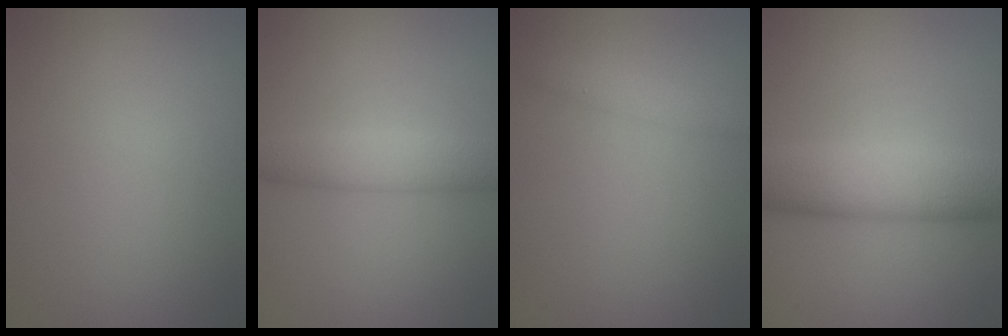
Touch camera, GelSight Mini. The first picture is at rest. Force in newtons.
{"total": 3.6, "press": 3.6, "slide": 0.1}
{"total": 1.7, "press": 1.7, "slide": 0.1}
{"total": 8.0, "press": 8.0, "slide": 0.2}